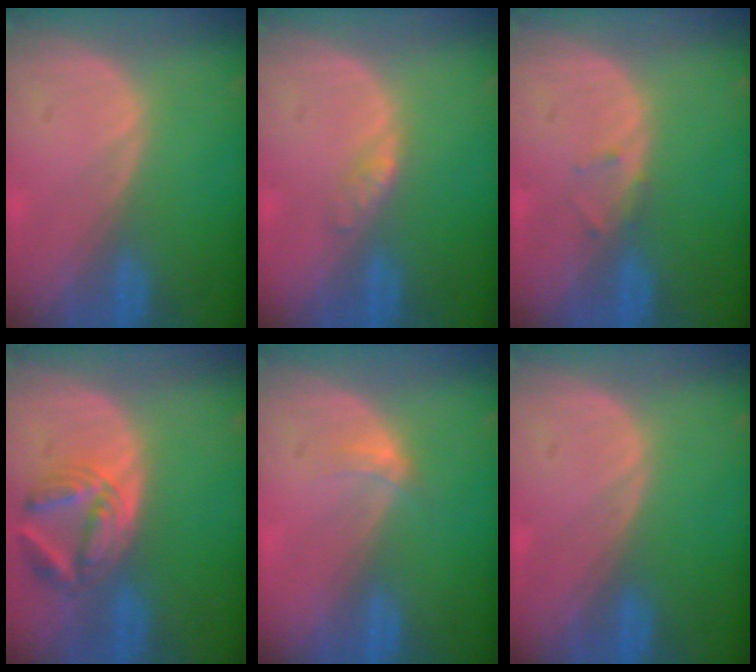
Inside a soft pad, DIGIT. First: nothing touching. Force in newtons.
{"total": 1.7, "press": 1.7, "slide": 0.2}
{"total": 1.1, "press": 1.0, "slide": 0.2}
{"total": 6.1, "press": 6.1, "slide": 0.2}
{"total": 1.9, "press": 1.5, "slide": 1.1}
{"total": 0.0}